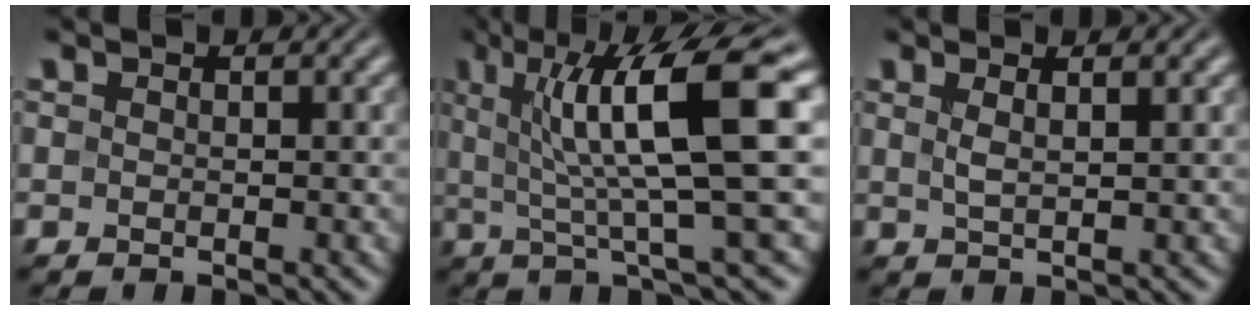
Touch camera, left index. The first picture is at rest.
{"total": 10.5, "force": [2.3, 1.9, 10.1], "torque": [-0.142, -0.001, 0.038]}
{"total": 2.1, "force": [1.0, 0.6, 1.7], "torque": [-0.026, 0.004, 0.012]}